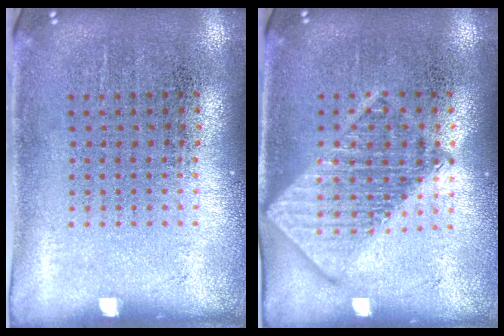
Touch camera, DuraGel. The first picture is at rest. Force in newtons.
{"total": 2.0, "press": 2.0, "slide": 0.2}